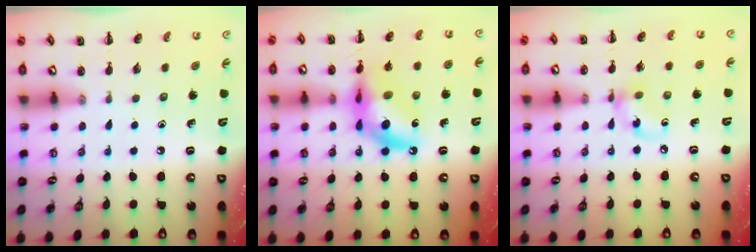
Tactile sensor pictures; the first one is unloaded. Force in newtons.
{"total": 14.8, "press": 14.3, "slide": 3.8}
{"total": 7.4, "press": 7.4, "slide": 0.9}